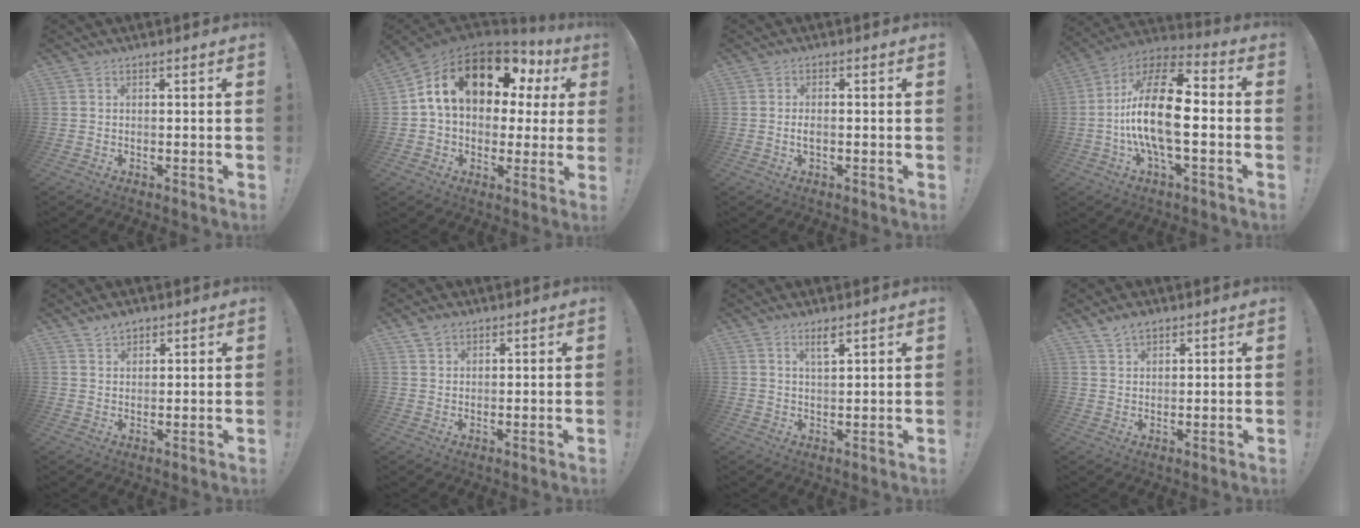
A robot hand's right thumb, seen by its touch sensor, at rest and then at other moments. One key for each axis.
{"total": 18.6, "fx": 7.9, "fy": 10.7, "fz": 13.0, "tx": -0.210, "ty": -0.030, "tz": 0.145}
{"total": 1.8, "fx": -0.4, "fy": 0.7, "fz": 1.6, "tx": -0.028, "ty": 0.005, "tz": -0.008}
{"total": 20.6, "fx": -2.1, "fy": 8.3, "fz": 18.7, "tx": -0.357, "ty": 0.014, "tz": -0.040}
{"total": 3.4, "fx": 2.8, "fy": 1.8, "fz": 0.6, "tx": -0.006, "ty": -0.016, "tz": 0.050}
{"total": 2.7, "fx": 2.0, "fy": 1.6, "fz": 0.7, "tx": -0.005, "ty": -0.010, "tz": 0.036}
{"total": 3.9, "fx": 2.6, "fy": 0.8, "fz": 2.7, "tx": -0.038, "ty": -0.013, "tz": 0.041}
{"total": 3.8, "fx": 2.9, "fy": 2.0, "fz": 1.2, "tx": -0.018, "ty": -0.016, "tz": 0.054}